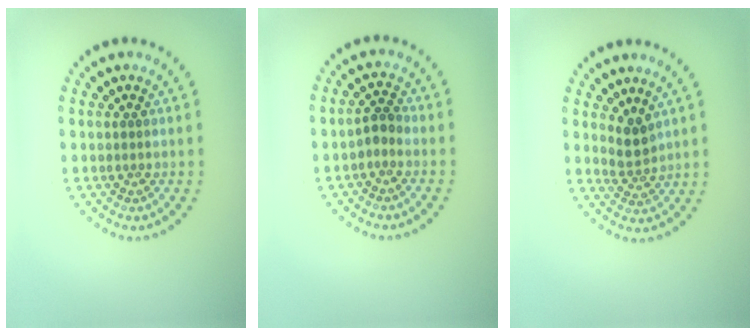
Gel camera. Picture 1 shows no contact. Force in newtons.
{"total": 1.3, "press": 1.0, "slide": 0.9}
{"total": 1.8, "press": 1.4, "slide": 1.2}